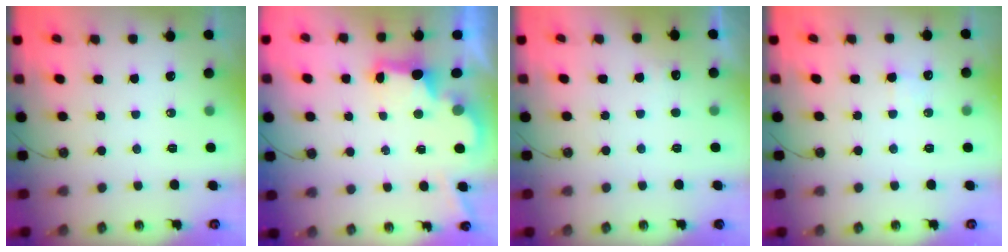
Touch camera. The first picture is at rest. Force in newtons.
{"total": 2.9, "press": 2.8, "slide": 0.9}
{"total": 4.0, "press": 3.8, "slide": 1.2}
{"total": 5.7, "press": 5.6, "slide": 1.2}